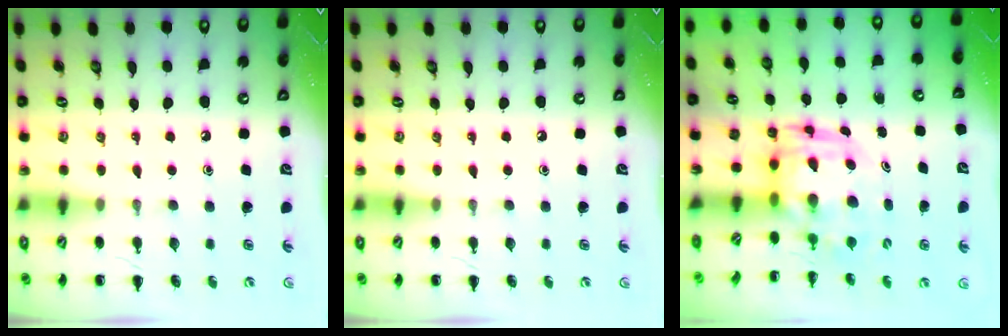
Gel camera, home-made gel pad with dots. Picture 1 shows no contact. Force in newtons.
{"total": 0.0}
{"total": 3.9, "press": 3.8, "slide": 0.8}